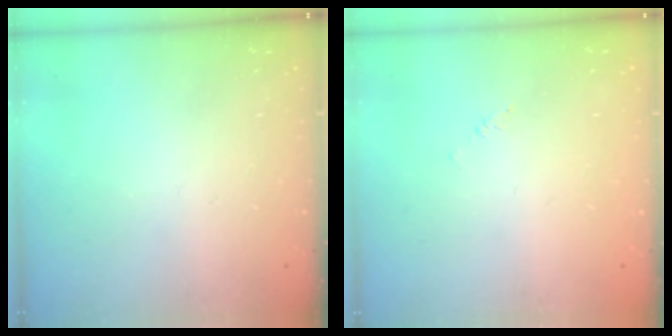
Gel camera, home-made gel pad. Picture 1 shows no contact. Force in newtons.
{"total": 1.7, "press": 1.7, "slide": 0.3}